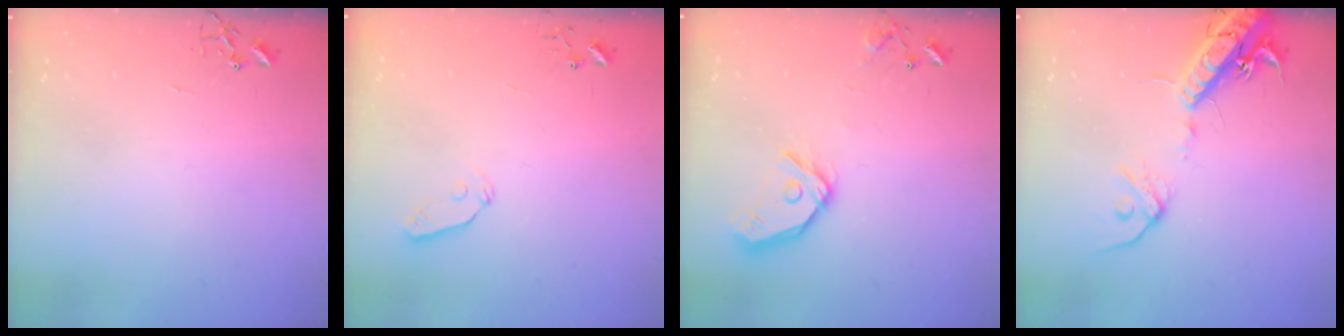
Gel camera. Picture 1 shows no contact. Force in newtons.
{"total": 4.3, "press": 4.3, "slide": 0.3}
{"total": 13.4, "press": 13.2, "slide": 1.8}
{"total": 17.2, "press": 16.9, "slide": 3.1}